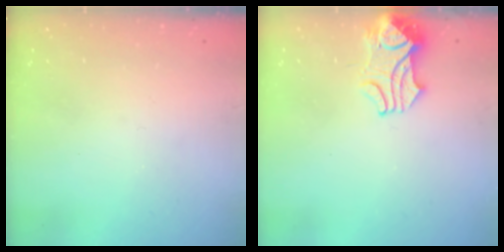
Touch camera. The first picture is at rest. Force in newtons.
{"total": 2.1, "press": 2.0, "slide": 0.5}